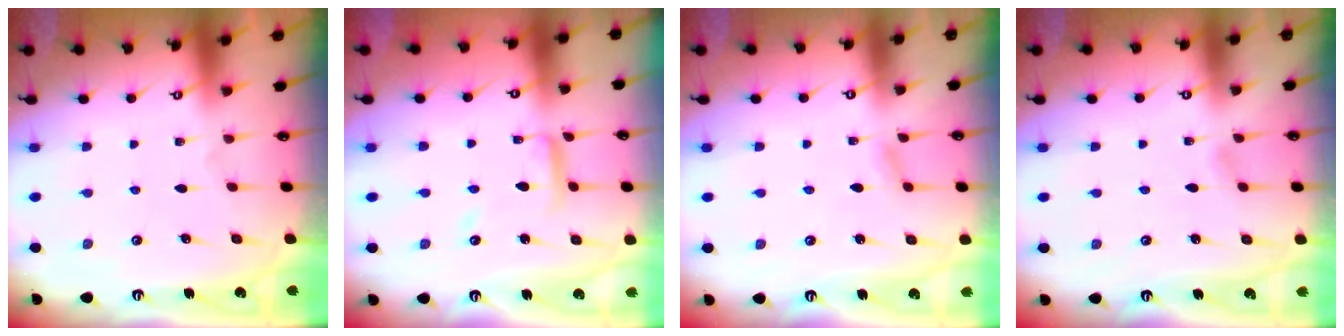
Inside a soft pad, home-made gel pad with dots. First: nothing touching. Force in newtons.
{"total": 8.3, "press": 8.3, "slide": 0.3}
{"total": 3.8, "press": 3.8, "slide": 0.3}
{"total": 2.4, "press": 2.4, "slide": 0.3}